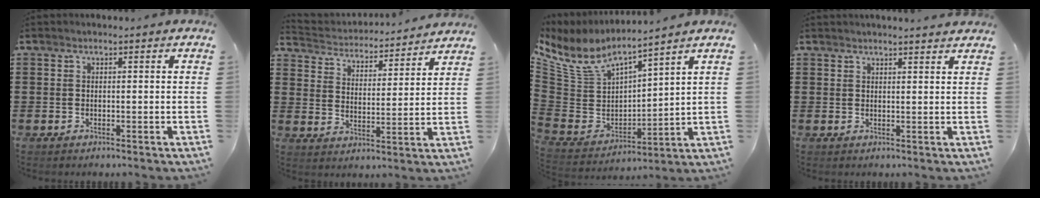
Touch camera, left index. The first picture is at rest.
{"total": 3.4, "force": [3.4, 0.3, -0.3], "torque": [-0.017, -0.030, 0.052]}
{"total": 7.0, "force": [5.9, 2.4, 2.9], "torque": [-0.090, -0.043, 0.102]}
{"total": 1.8, "force": [1.7, -0.2, 0.3], "torque": [-0.009, 0.000, 0.034]}